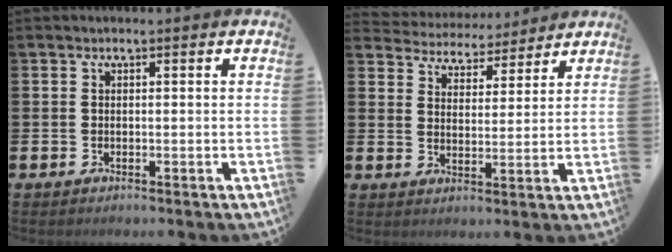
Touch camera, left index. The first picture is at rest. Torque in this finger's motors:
{"motor_torque": [1.00, -1.14, 0.12, -0.02]}